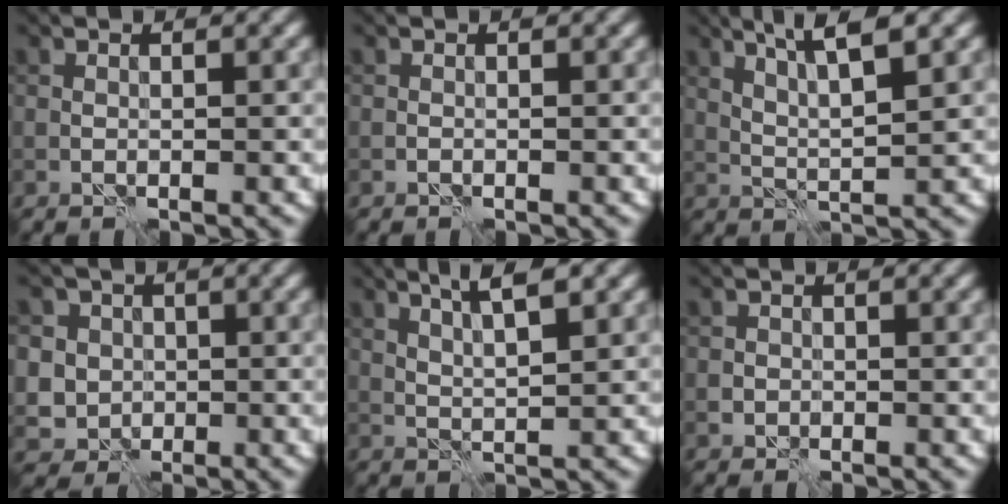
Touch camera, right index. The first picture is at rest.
{"total": 0.0}
{"total": 5.2, "force": [3.0, 0.8, 4.2], "torque": [-0.082, 0.004, 0.056]}
{"total": 6.1, "force": [1.2, 5.7, 2.0], "torque": [-0.039, 0.024, 0.006]}
{"total": 4.2, "force": [2.4, 0.7, 3.3], "torque": [-0.055, 0.006, 0.042]}
{"total": 0.7, "force": [0.0, 0.7, 0.0], "torque": [0.006, -0.004, -0.002]}